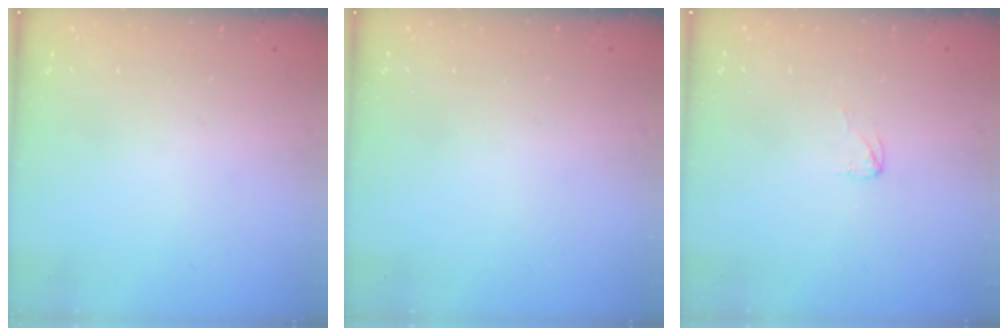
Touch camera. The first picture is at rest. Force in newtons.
{"total": 0.0}
{"total": 2.6, "press": 2.6, "slide": 0.2}